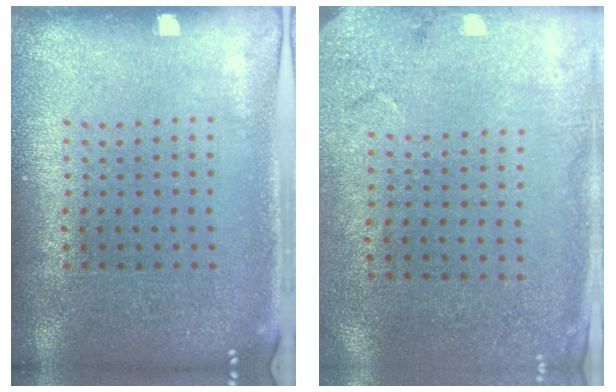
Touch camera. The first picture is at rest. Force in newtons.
{"total": 2.7, "press": 2.2, "slide": 1.6}